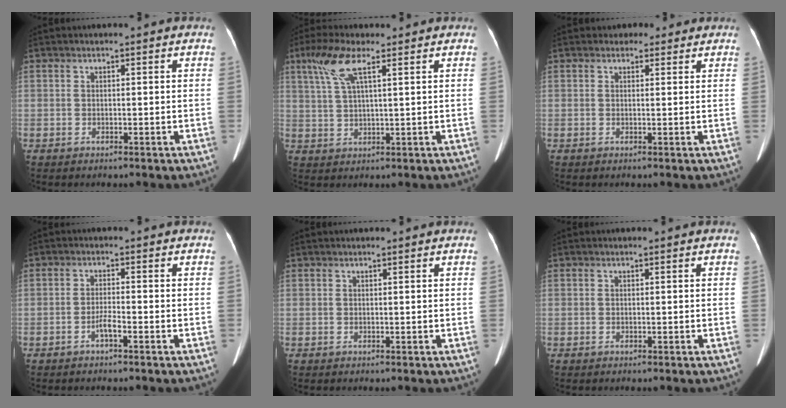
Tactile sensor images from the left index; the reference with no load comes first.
{"total": 5.8, "force": [2.9, 0.8, 5.0], "torque": [-0.109, 0.008, 0.067]}
{"total": 2.3, "force": [1.8, 1.5, 0.3], "torque": [0.005, -0.005, 0.015]}
{"total": 1.8, "force": [-1.5, -0.2, 1.1], "torque": [-0.016, -0.006, -0.024]}
{"total": 1.9, "force": [1.8, 0.2, 0.8], "torque": [-0.010, 0.015, 0.021]}
{"total": 0.0}